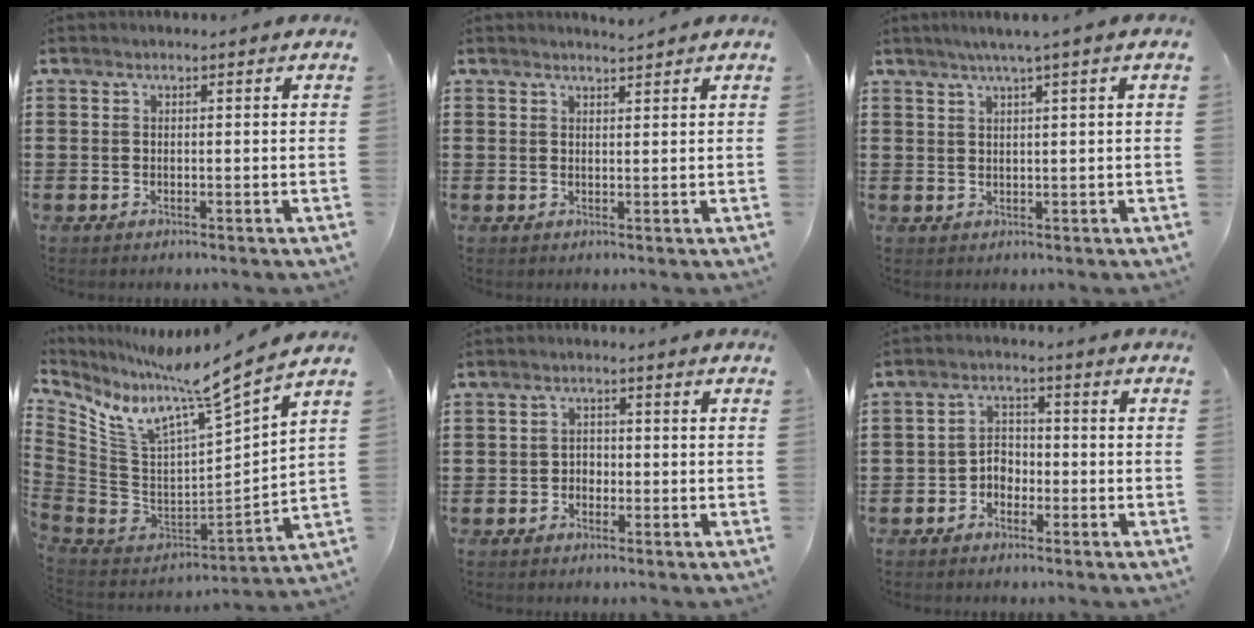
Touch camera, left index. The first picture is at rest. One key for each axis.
{"total": 1.6, "fx": 1.5, "fy": -0.2, "fz": 0.1, "tx": -0.006, "ty": 0.002, "tz": 0.030}
{"total": 2.2, "fx": 1.2, "fy": -0.5, "fz": 1.8, "tx": -0.034, "ty": -0.003, "tz": 0.020}
{"total": 8.1, "fx": 6.4, "fy": 0.2, "fz": 5.0, "tx": -0.125, "ty": -0.073, "tz": 0.095}
{"total": 1.5, "fx": -0.9, "fy": 1.2, "fz": 0.4, "tx": -0.013, "ty": 0.004, "tz": -0.021}
{"total": 2.9, "fx": -1.9, "fy": 2.0, "fz": 1.0, "tx": -0.027, "ty": 0.009, "tz": -0.044}